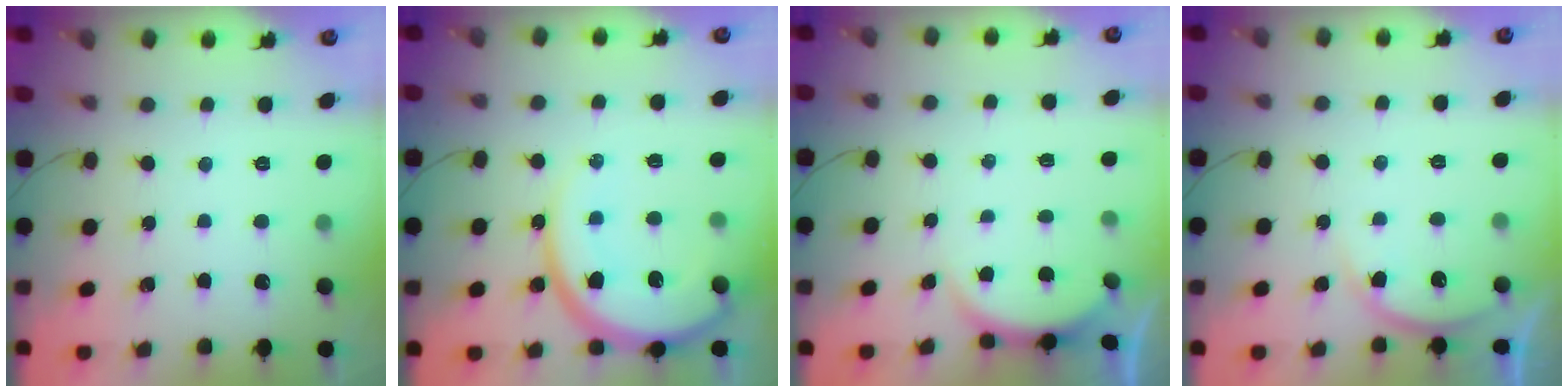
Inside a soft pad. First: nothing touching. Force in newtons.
{"total": 14.3, "press": 14.2, "slide": 1.5}
{"total": 2.9, "press": 2.8, "slide": 0.6}
{"total": 7.7, "press": 7.7, "slide": 0.4}